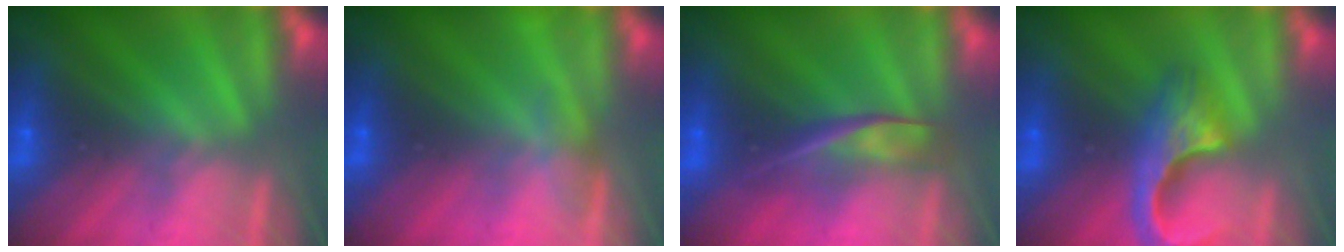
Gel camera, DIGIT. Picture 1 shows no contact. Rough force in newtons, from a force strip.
{"total": 3.5}
{"total": 2.3}
{"total": 4.7}